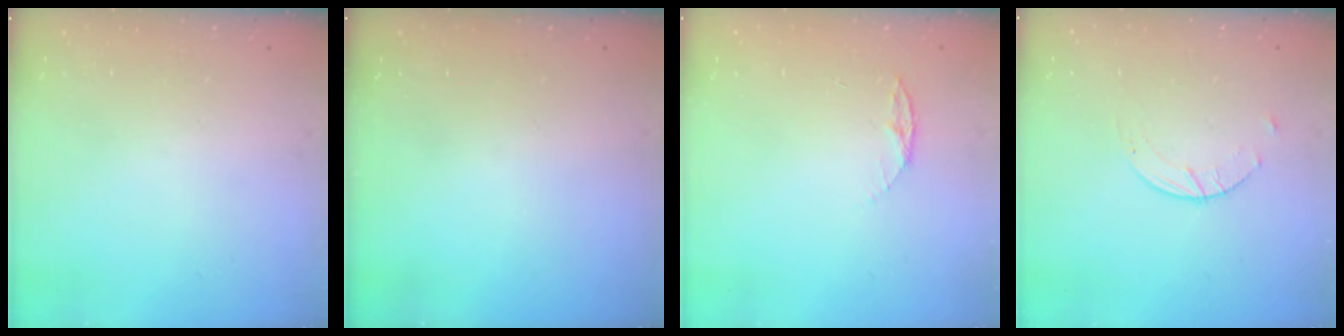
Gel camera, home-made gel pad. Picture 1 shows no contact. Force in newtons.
{"total": 0.0}
{"total": 4.4, "press": 4.4, "slide": 0.5}
{"total": 2.0, "press": 2.0, "slide": 0.3}